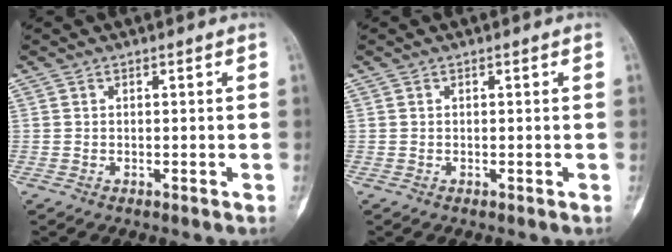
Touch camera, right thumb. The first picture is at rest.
{"total": 0.0}